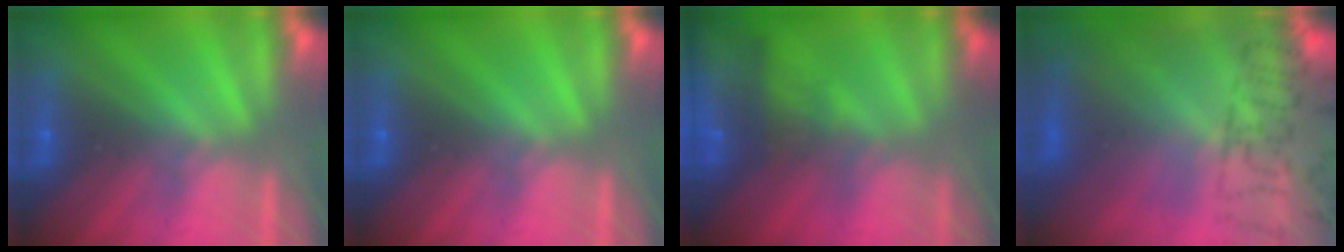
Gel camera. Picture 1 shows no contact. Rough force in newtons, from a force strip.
{"total": 0.0}
{"total": 9.3}
{"total": 7.9}